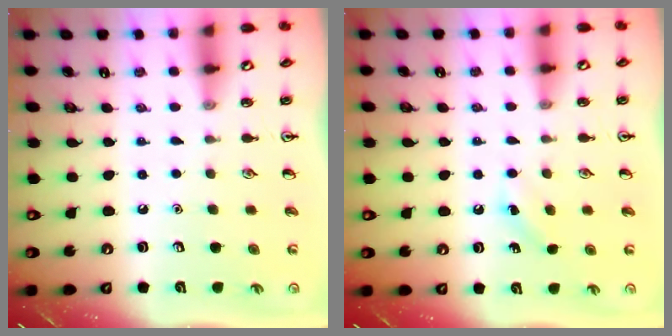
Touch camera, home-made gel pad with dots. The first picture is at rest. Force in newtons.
{"total": 2.8, "press": 2.6, "slide": 1.0}